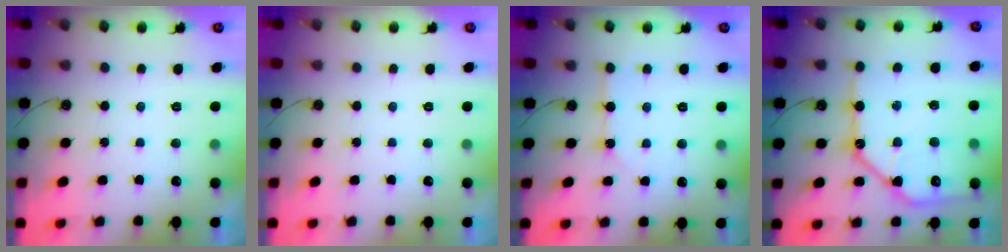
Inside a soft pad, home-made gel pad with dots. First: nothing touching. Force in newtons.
{"total": 0.0}
{"total": 3.6, "press": 3.5, "slide": 0.6}
{"total": 20.9, "press": 20.8, "slide": 2.3}